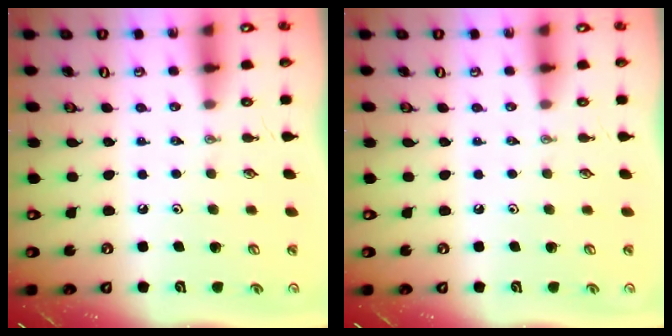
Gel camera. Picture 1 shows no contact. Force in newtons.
{"total": 0.0}